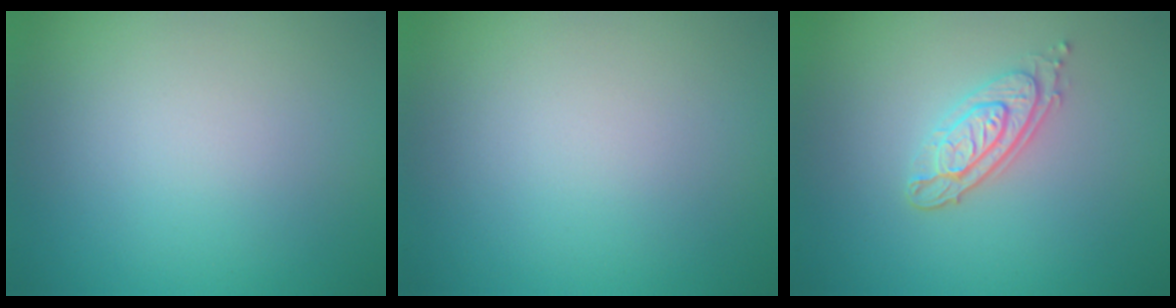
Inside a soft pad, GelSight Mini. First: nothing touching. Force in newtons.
{"total": 0.0}
{"total": 3.1, "press": 2.6, "slide": 1.7}